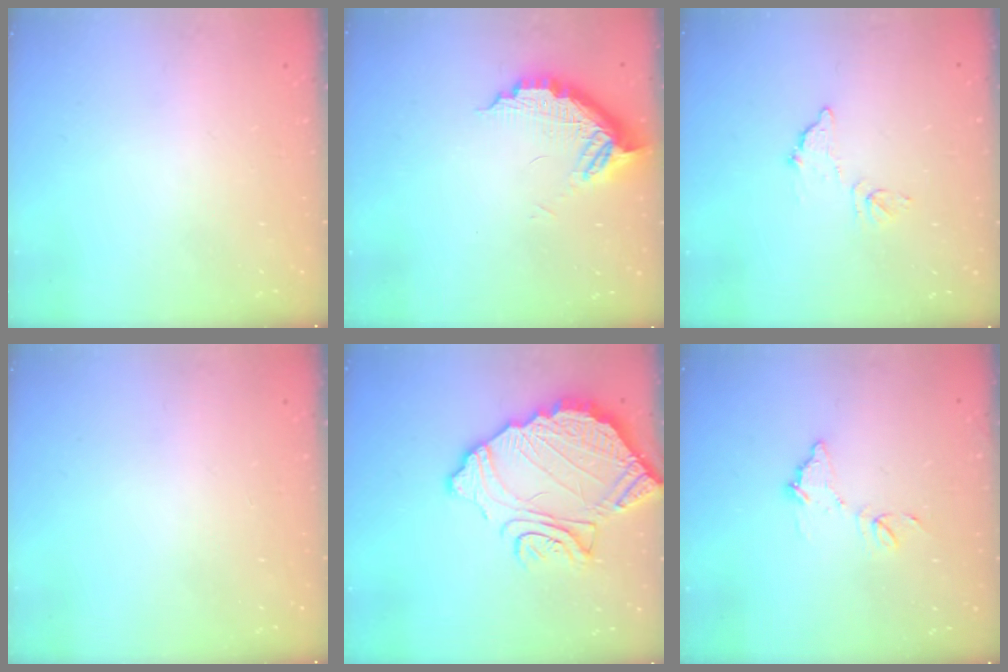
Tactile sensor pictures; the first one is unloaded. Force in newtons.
{"total": 10.5, "press": 10.5, "slide": 0.9}
{"total": 8.5, "press": 8.5, "slide": 0.5}
{"total": 0.0}
{"total": 15.6, "press": 15.6, "slide": 1.5}
{"total": 8.4, "press": 8.4, "slide": 0.2}